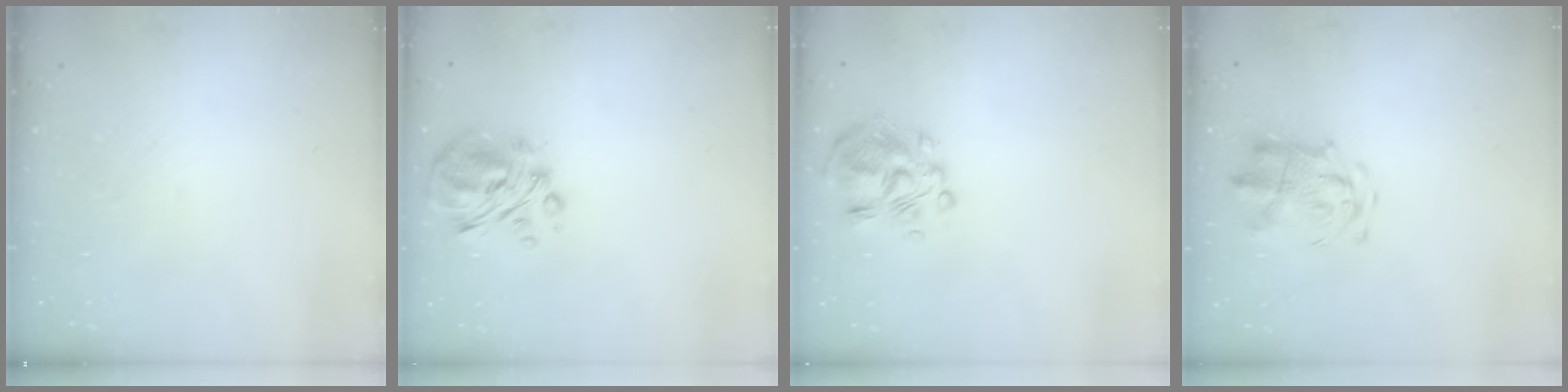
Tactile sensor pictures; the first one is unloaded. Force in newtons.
{"total": 7.4, "press": 7.2, "slide": 2.0}
{"total": 6.4, "press": 6.3, "slide": 1.2}
{"total": 4.7, "press": 4.5, "slide": 1.1}